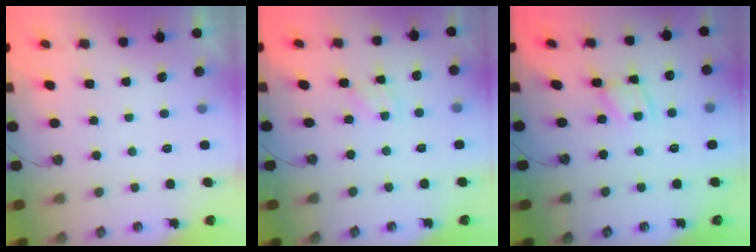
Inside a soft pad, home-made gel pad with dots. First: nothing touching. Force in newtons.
{"total": 2.6, "press": 2.6, "slide": 0.4}
{"total": 3.2, "press": 3.2, "slide": 0.2}